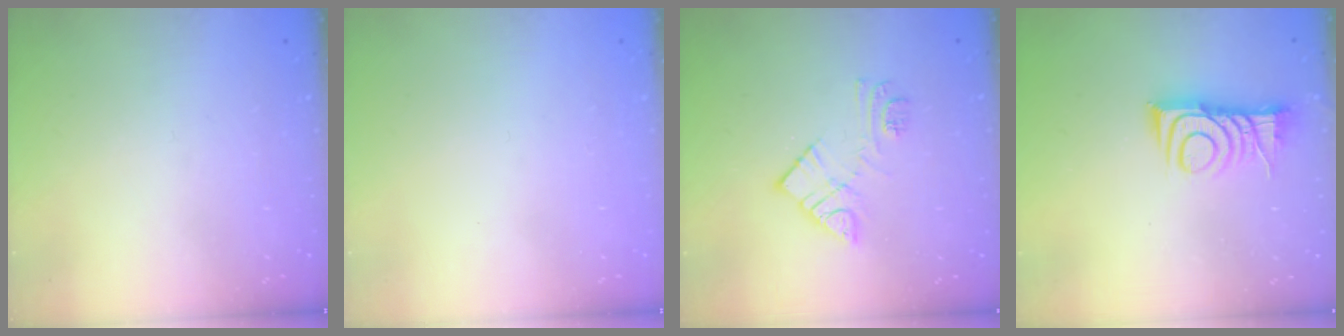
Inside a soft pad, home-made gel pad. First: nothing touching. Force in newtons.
{"total": 1.6, "press": 1.6, "slide": 0.1}
{"total": 11.2, "press": 11.2, "slide": 0.6}
{"total": 10.4, "press": 10.4, "slide": 0.0}